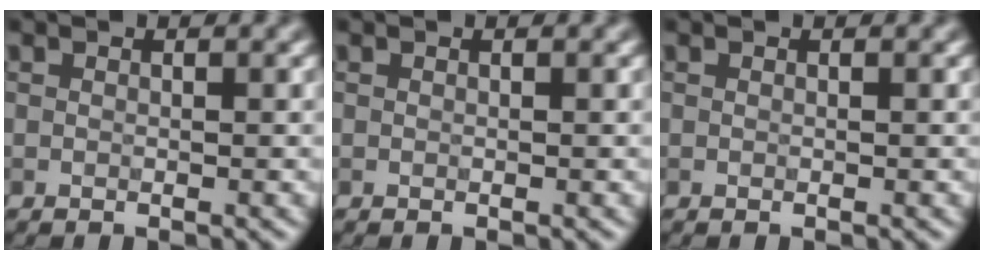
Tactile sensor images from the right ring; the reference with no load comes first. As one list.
[{"total": 0.0}, {"total": 0.0}]